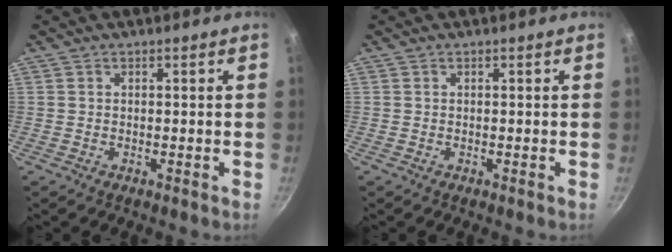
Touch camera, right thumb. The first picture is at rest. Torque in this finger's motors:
{"motor_torque": [0.00, 0.00, 0.00, 0.00, 0.00]}